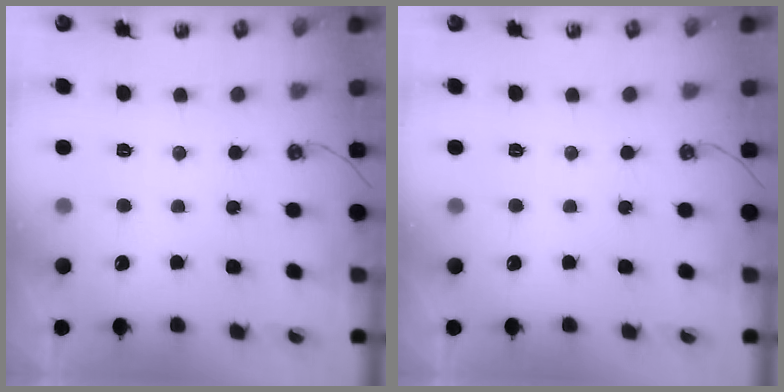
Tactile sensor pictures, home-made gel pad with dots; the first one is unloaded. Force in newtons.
{"total": 0.0}